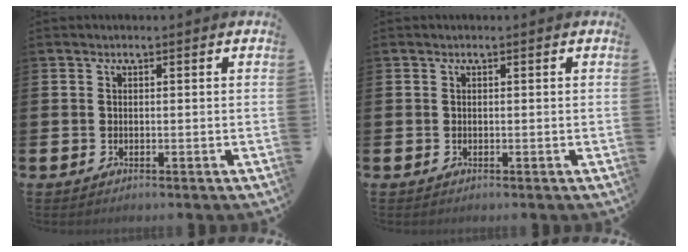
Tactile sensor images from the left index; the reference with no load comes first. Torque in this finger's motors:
{"motor_torque": [0.00, 0.00, -0.02, 0.00]}